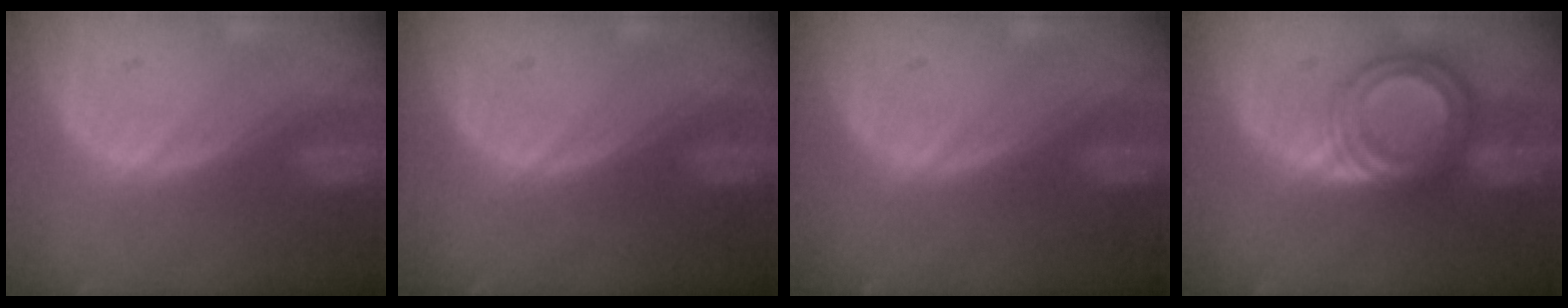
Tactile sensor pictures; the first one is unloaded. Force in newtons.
{"total": 0.0}
{"total": 0.0}
{"total": 7.2, "press": 7.2, "slide": 0.4}